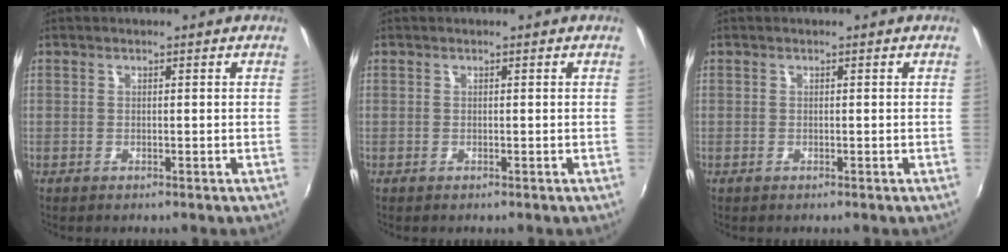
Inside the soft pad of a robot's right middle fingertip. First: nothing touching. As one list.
[{"total": 0.0}, {"total": 0.0}]